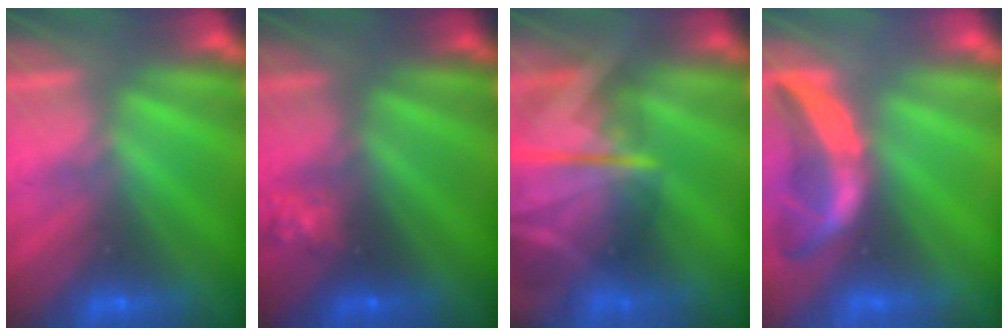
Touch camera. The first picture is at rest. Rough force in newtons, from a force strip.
{"total": 2.3}
{"total": 7.1}
{"total": 1.7}